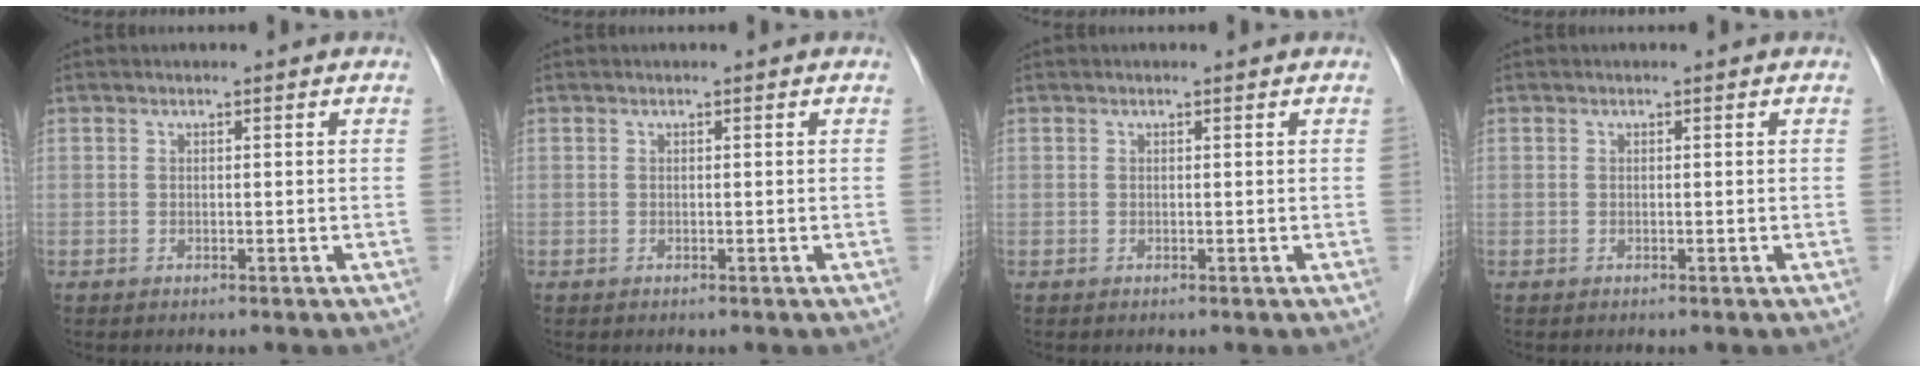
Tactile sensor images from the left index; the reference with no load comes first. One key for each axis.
{"total": 0.0}
{"total": 0.0}
{"total": 0.0}